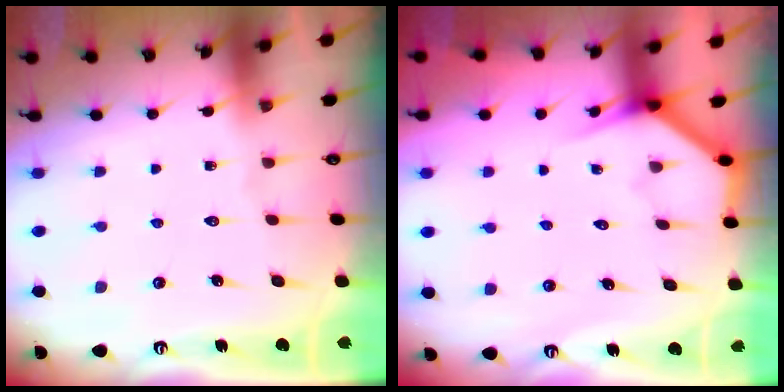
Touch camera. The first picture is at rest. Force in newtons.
{"total": 3.8, "press": 3.8, "slide": 0.3}